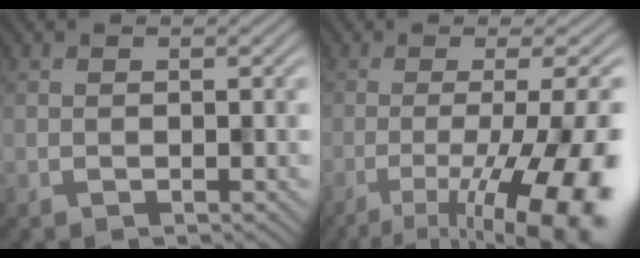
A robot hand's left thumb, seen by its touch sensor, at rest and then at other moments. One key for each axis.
{"total": 14.7, "fx": -6.5, "fy": 4.0, "fz": 12.6, "tx": -0.154, "ty": -0.010, "tz": -0.089}